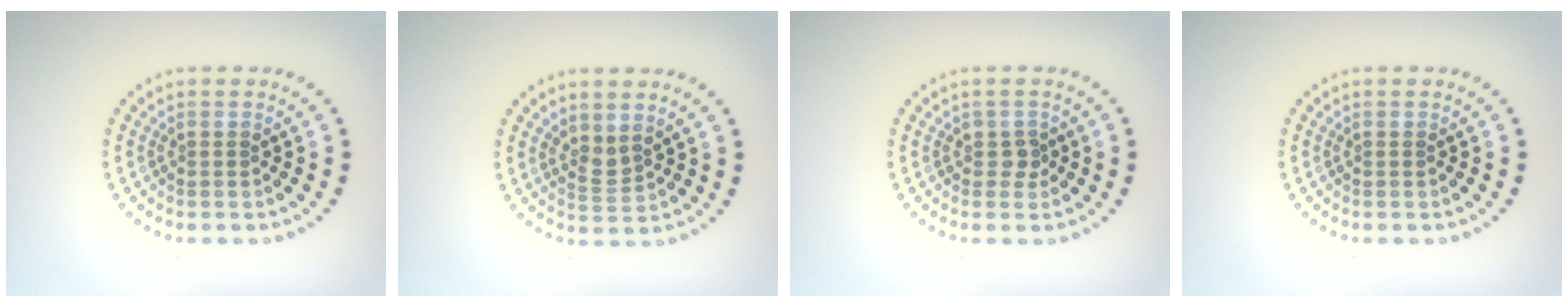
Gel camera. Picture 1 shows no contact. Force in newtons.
{"total": 1.9, "press": 1.4, "slide": 1.2}
{"total": 1.0, "press": 0.9, "slide": 0.4}
{"total": 0.0}